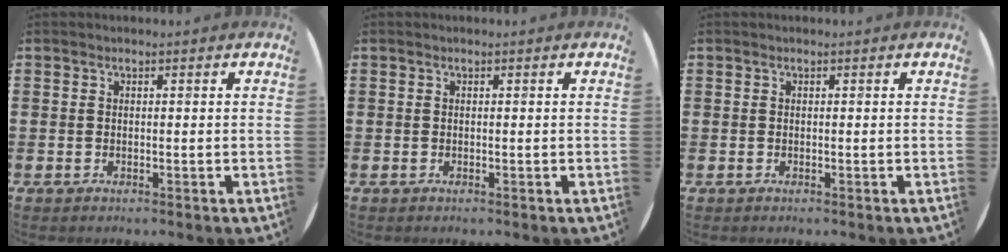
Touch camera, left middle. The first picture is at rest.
{"total": 0.0}
{"total": 0.0}